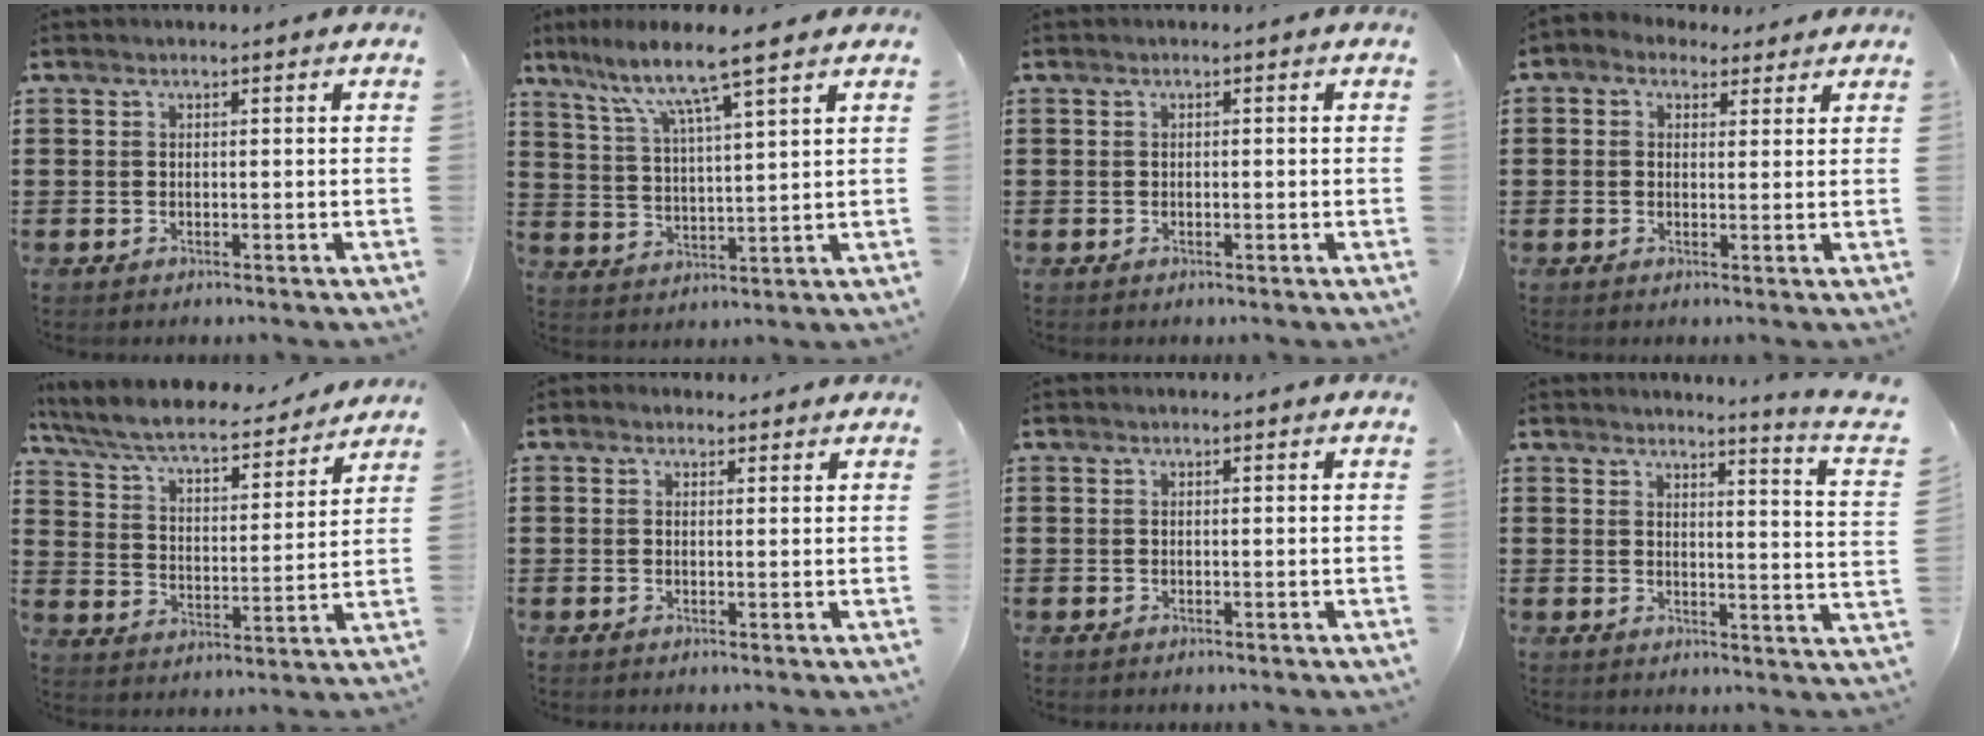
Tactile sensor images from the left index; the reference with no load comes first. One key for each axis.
{"total": 8.5, "fx": 6.4, "fy": 0.0, "fz": 5.6, "tx": -0.128, "ty": -0.029, "tz": 0.106}
{"total": 0.5, "fx": -0.3, "fy": 0.4, "fz": 0.3, "tx": -0.008, "ty": -0.001, "tz": -0.005}
{"total": 1.8, "fx": 0.9, "fy": 1.4, "fz": 0.6, "tx": -0.018, "ty": 0.009, "tz": 0.017}
{"total": 7.3, "fx": 6.5, "fy": 1.0, "fz": 3.2, "tx": -0.090, "ty": -0.038, "tz": 0.108}
{"total": 1.2, "fx": 0.8, "fy": 0.9, "fz": 0.2, "tx": 0.001, "ty": 0.003, "tz": 0.014}
{"total": 0.0}
{"total": 3.1, "fx": 2.7, "fy": -1.3, "fz": 0.8, "tx": -0.022, "ty": -0.031, "tz": 0.041}